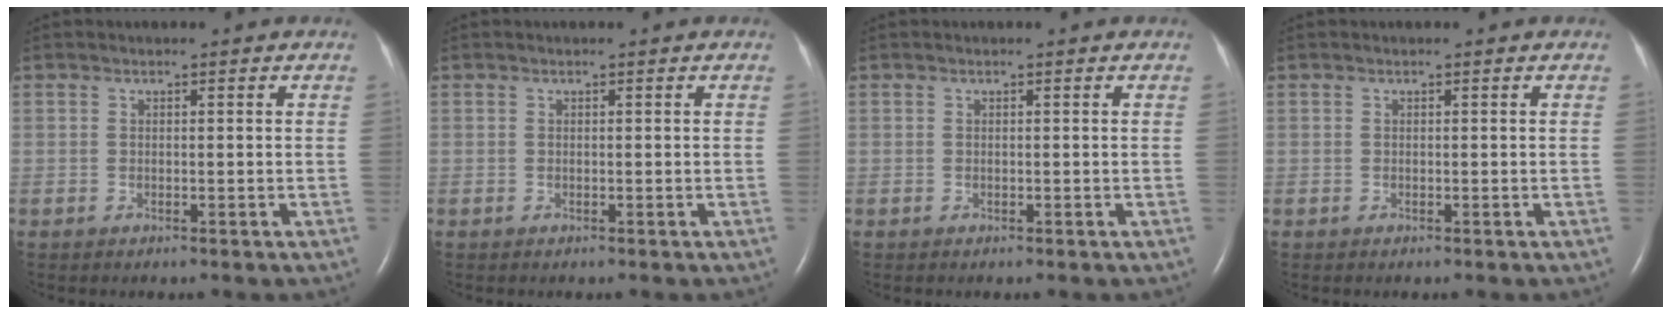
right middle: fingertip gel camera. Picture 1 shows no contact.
{"total": 0.0}
{"total": 0.0}
{"total": 0.0}